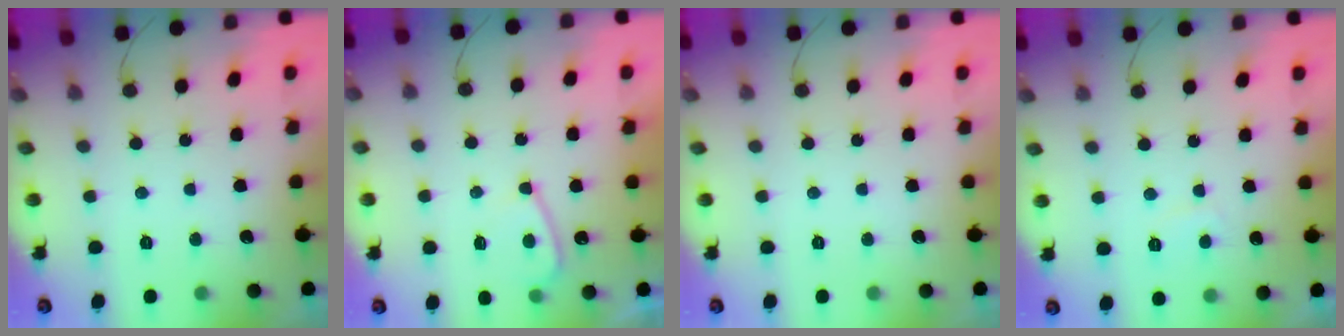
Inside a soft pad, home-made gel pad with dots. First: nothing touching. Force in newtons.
{"total": 4.8, "press": 4.8, "slide": 0.6}
{"total": 0.0}
{"total": 1.8, "press": 1.7, "slide": 0.6}